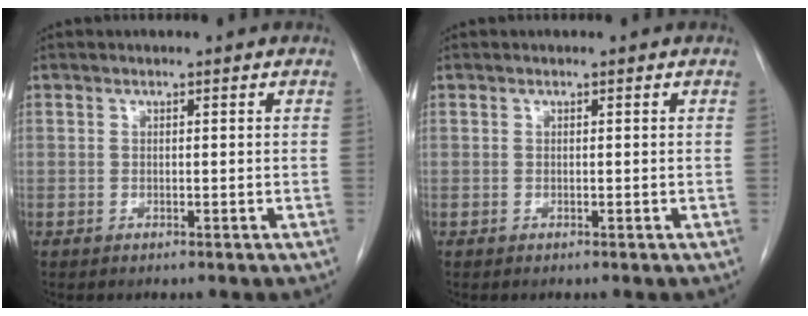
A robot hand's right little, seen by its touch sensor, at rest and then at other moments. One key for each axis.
{"total": 0.0}